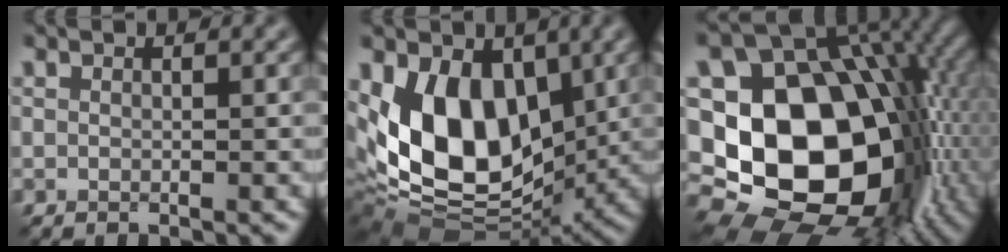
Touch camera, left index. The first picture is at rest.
{"total": 11.3, "force": [1.3, 7.5, 8.3], "torque": [-0.159, -0.019, 0.021]}
{"total": 20.6, "force": [-2.0, 15.7, 13.1], "torque": [-0.218, -0.018, -0.018]}